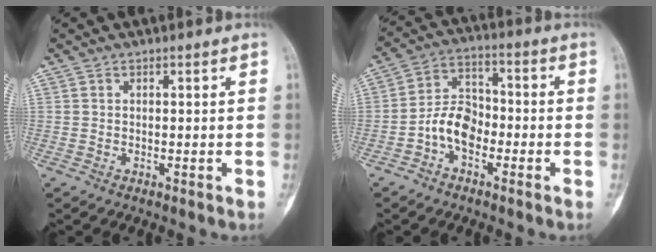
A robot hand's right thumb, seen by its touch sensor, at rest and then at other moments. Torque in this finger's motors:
{"motor_torque": [0.06, -0.03, 0.56, -0.49, 0.06]}